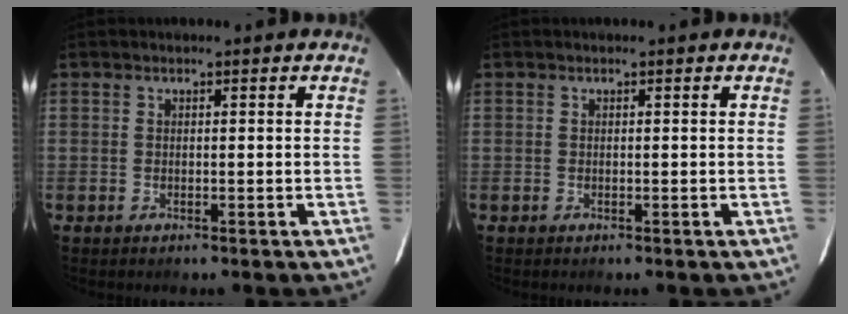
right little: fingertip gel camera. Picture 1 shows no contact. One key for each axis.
{"total": 0.0}